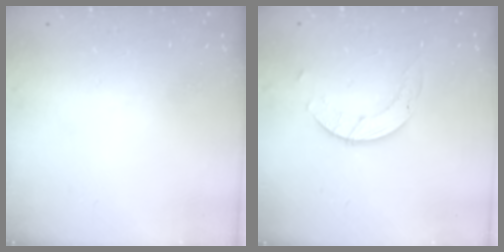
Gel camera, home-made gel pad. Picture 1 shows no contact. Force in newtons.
{"total": 4.5, "press": 4.5, "slide": 0.3}